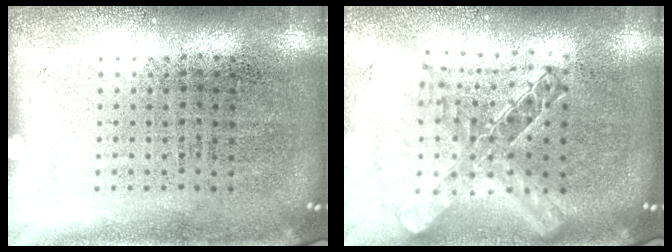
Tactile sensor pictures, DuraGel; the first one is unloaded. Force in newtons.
{"total": 2.0, "press": 1.7, "slide": 1.1}